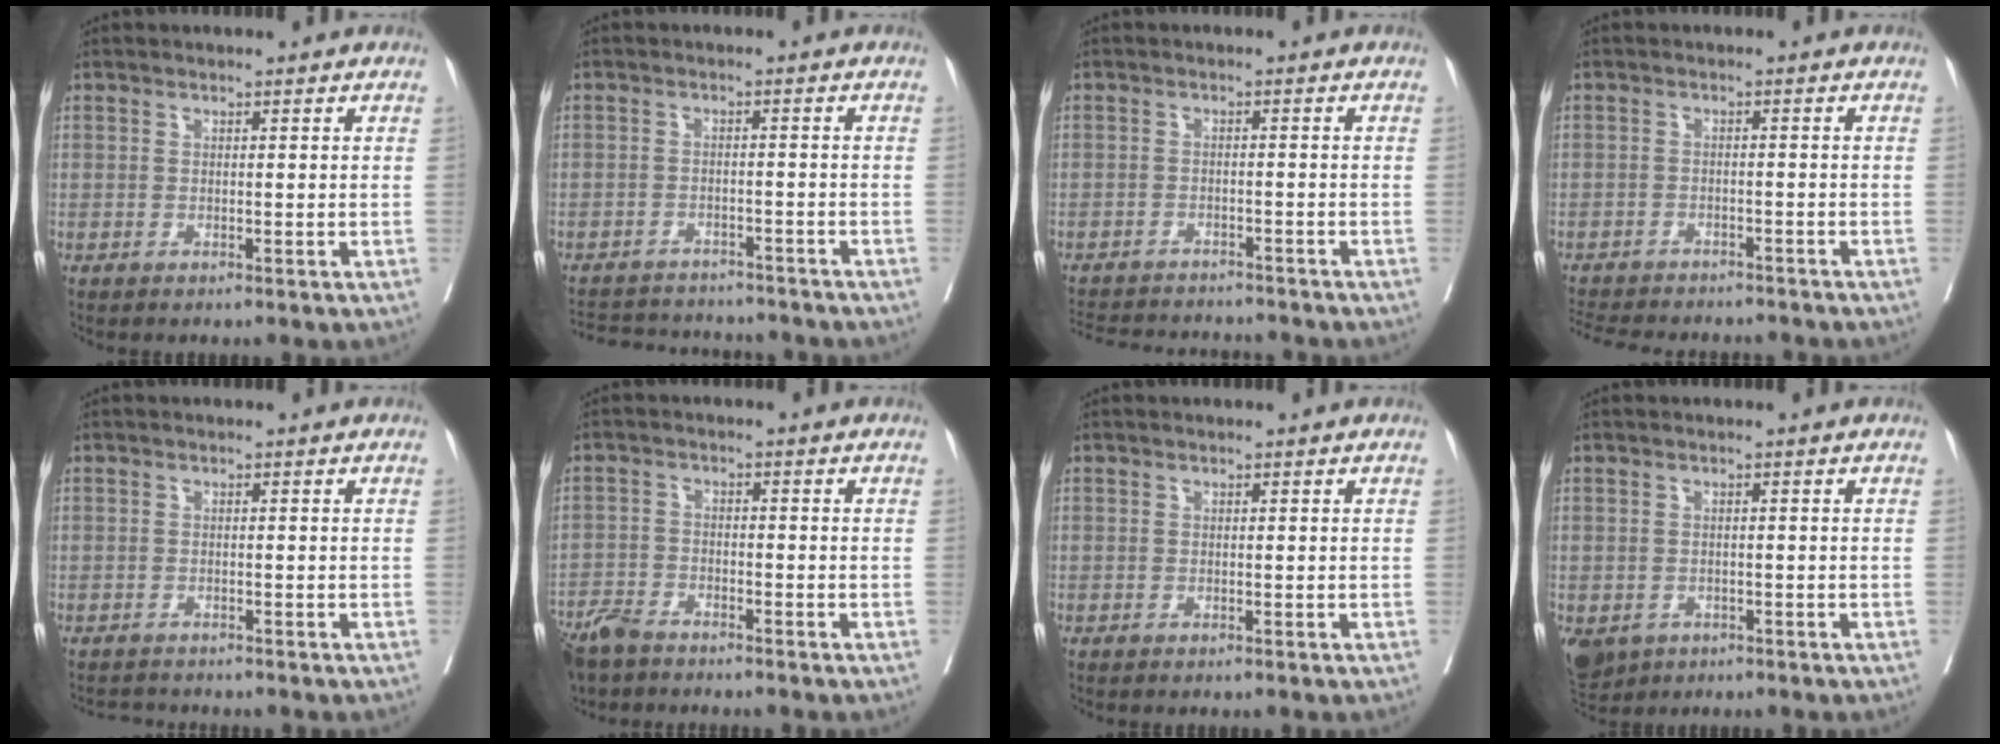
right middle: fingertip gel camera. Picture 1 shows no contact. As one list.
[{"total": 13.8, "force": [-12.7, 3.8, 3.9], "torque": [-0.084, 0.004, -0.164]}, {"total": 12.4, "force": [-11.6, 2.6, 3.5], "torque": [-0.071, 0.003, -0.156]}, {"total": 12.4, "force": [-11.0, 4.1, 3.8], "torque": [-0.078, -0.001, -0.144]}, {"total": 1.6, "force": [-1.5, 0.4, -0.3], "torque": [0.005, -0.006, -0.027]}, {"total": 6.2, "force": [-5.3, 2.1, 2.3], "torque": [-0.042, -0.013, -0.100]}, {"total": 0.0}, {"total": 9.7, "force": [-4.6, 7.7, 3.8], "torque": [-0.111, -0.013, -0.060]}]